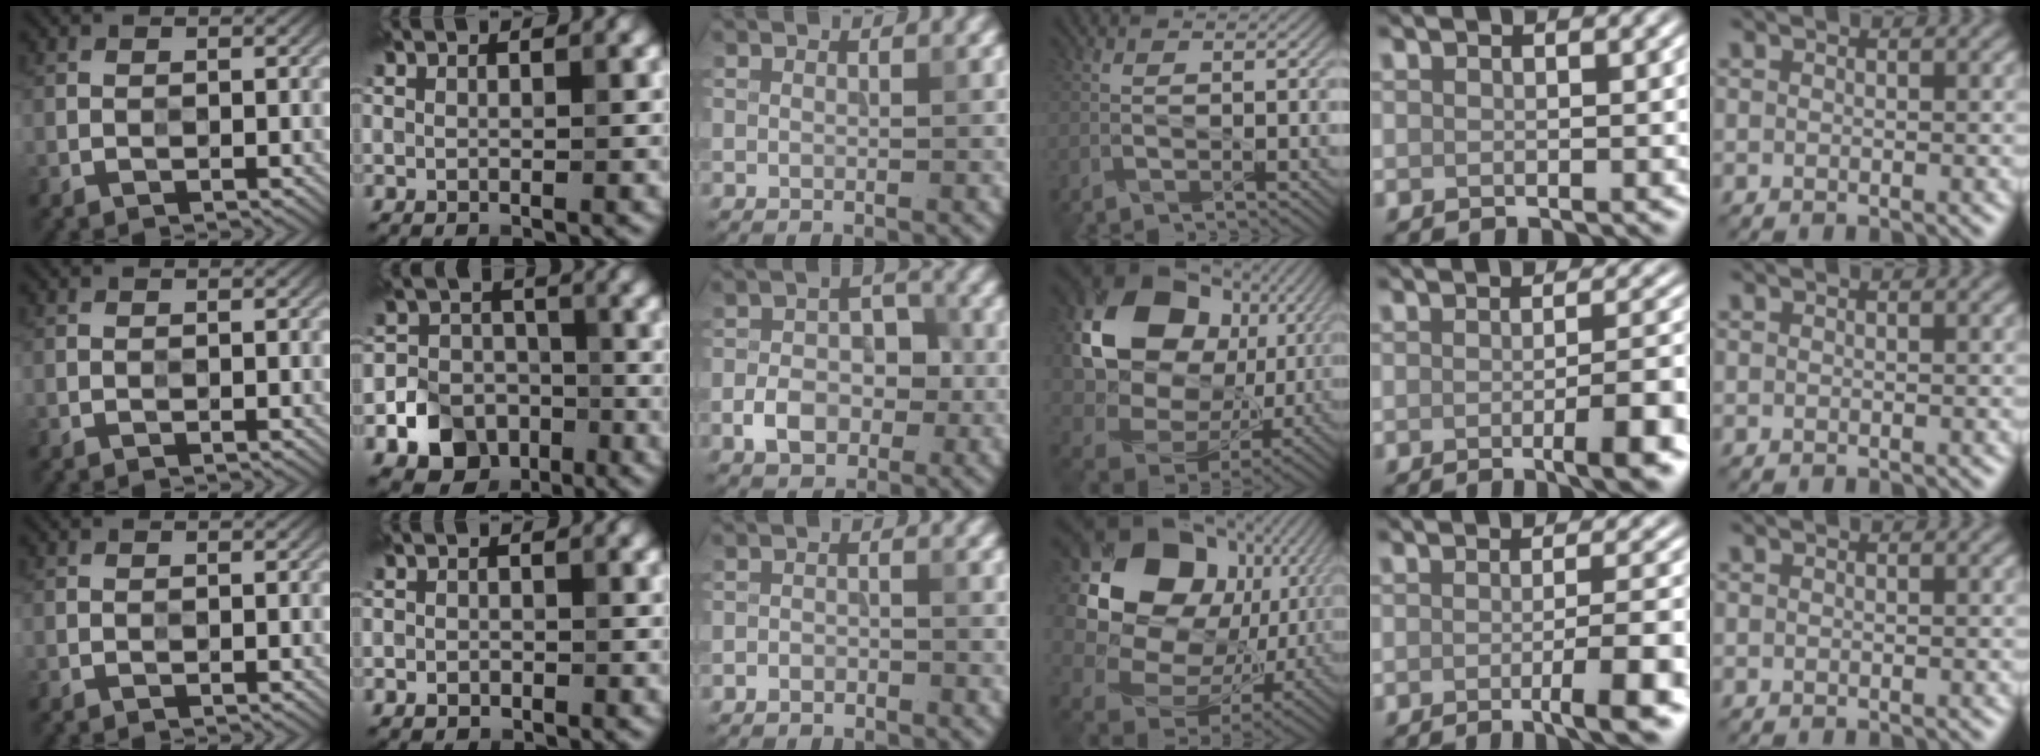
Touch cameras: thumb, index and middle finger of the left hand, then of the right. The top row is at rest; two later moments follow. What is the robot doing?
{"motion": "wipe", "object": "mirror"}